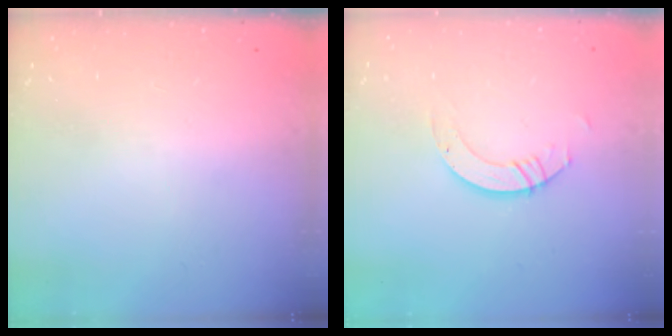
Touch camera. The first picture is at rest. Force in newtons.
{"total": 4.4, "press": 4.4, "slide": 0.0}